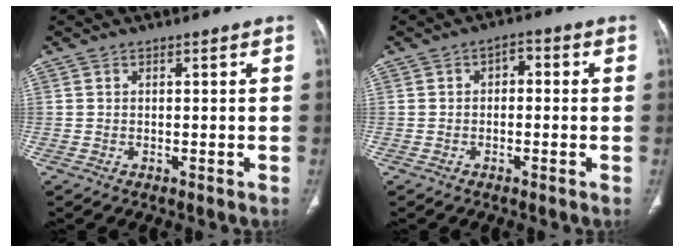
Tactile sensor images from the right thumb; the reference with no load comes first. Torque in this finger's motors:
{"motor_torque": [-0.04, -0.52, -0.01, 0.13, 0.12]}